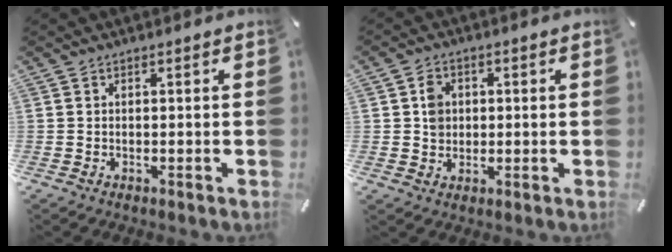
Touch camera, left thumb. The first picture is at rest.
{"total": 4.3, "force": [0.5, 3.9, 1.8], "torque": [-0.017, -0.001, 0.004]}